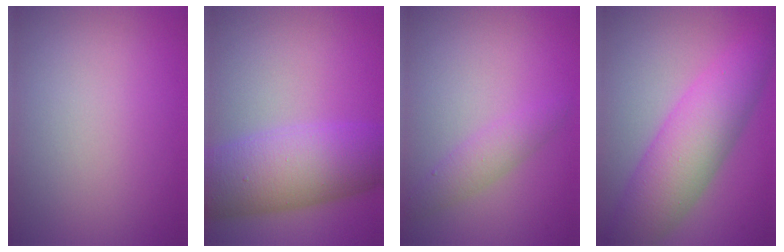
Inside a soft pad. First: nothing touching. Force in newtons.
{"total": 8.9, "press": 8.9, "slide": 0.3}
{"total": 2.1, "press": 2.1, "slide": 0.1}
{"total": 7.8, "press": 7.8, "slide": 0.1}